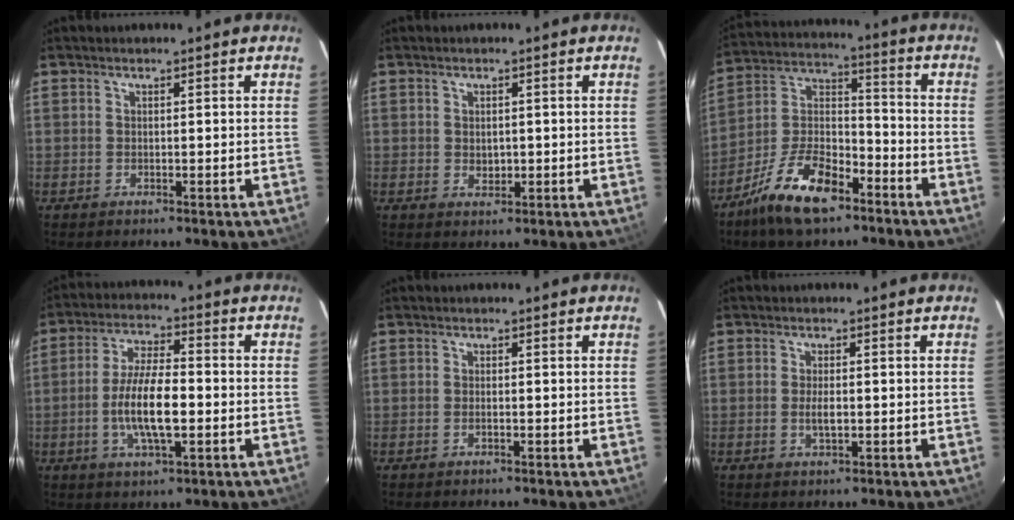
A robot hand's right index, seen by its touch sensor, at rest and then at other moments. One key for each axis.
{"total": 2.1, "fx": 0.0, "fy": 1.7, "fz": 1.3, "tx": -0.020, "ty": 0.001, "tz": 0.003}
{"total": 14.8, "fx": -9.7, "fy": 6.1, "fz": 9.5, "tx": -0.196, "ty": 0.012, "tz": -0.177}
{"total": 10.7, "fx": -2.2, "fy": 3.3, "fz": 9.9, "tx": -0.198, "ty": 0.001, "tz": -0.041}
{"total": 0.9, "fx": -0.3, "fy": 0.3, "fz": 0.8, "tx": -0.017, "ty": 0.001, "tz": -0.006}
{"total": 2.7, "fx": -0.4, "fy": 1.0, "fz": 2.5, "tx": -0.047, "ty": -0.002, "tz": -0.006}